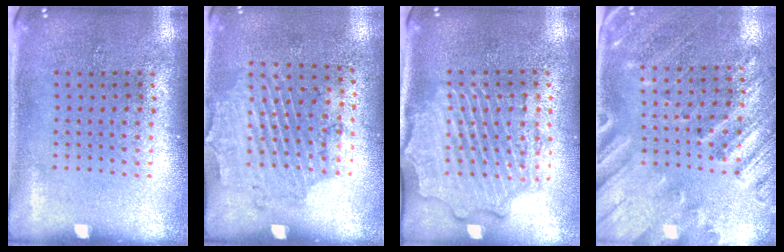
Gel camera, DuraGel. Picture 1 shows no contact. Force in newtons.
{"total": 1.8, "press": 1.2, "slide": 1.3}
{"total": 2.5, "press": 2.3, "slide": 0.8}
{"total": 2.4, "press": 2.0, "slide": 1.5}